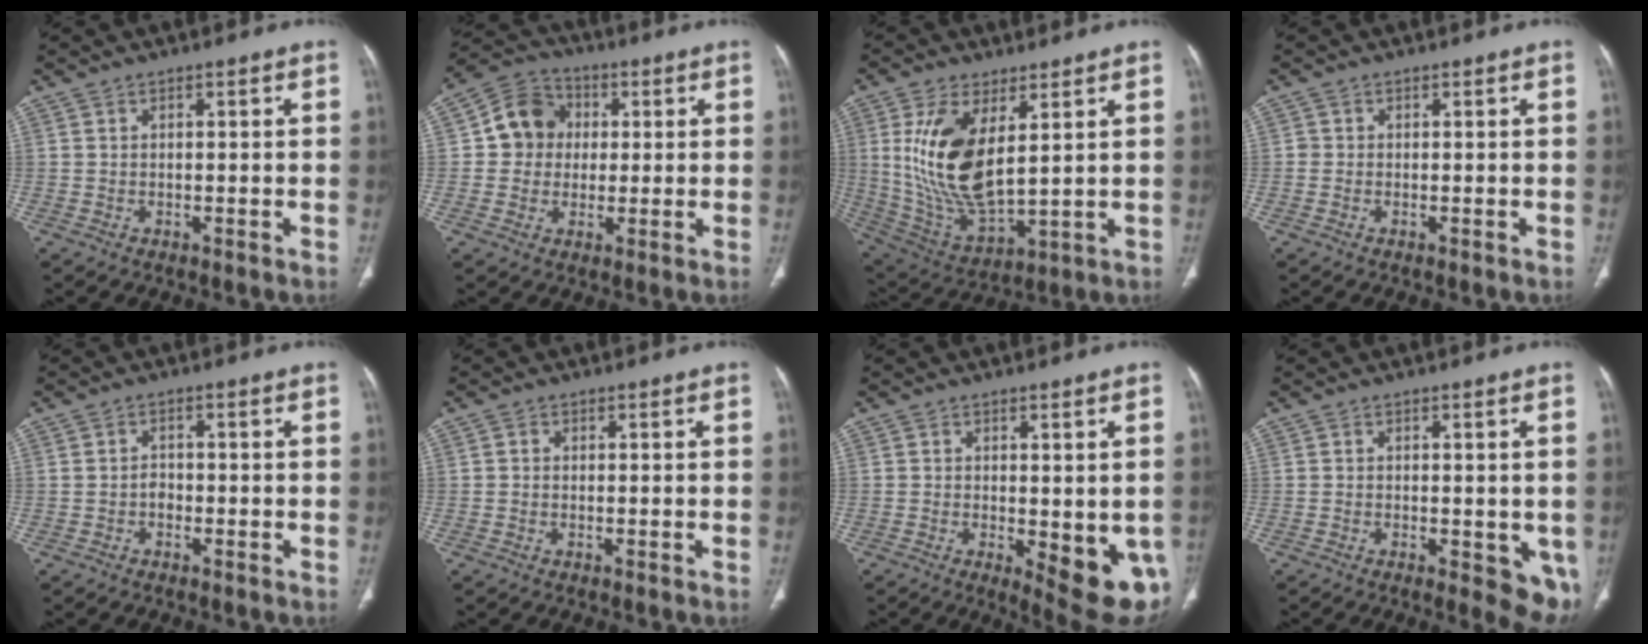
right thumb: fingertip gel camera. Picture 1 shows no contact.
{"total": 9.5, "force": [1.0, 8.7, 3.6], "torque": [-0.031, 0.014, 0.007]}
{"total": 16.6, "force": [4.6, 7.7, 13.9], "torque": [-0.274, -0.025, 0.107]}
{"total": 0.7, "force": [-0.1, 0.7, 0.1], "torque": [0.002, 0.004, -0.003]}
{"total": 1.5, "force": [-0.6, 1.2, 0.7], "torque": [-0.008, 0.006, -0.013]}
{"total": 0.6, "force": [0.0, 0.6, 0.2], "torque": [-0.001, 0.002, -0.002]}
{"total": 11.3, "force": [-2.9, 4.2, 10.1], "torque": [-0.112, -0.020, -0.025]}
{"total": 7.4, "force": [-1.8, 2.9, 6.6], "torque": [-0.064, -0.013, -0.020]}